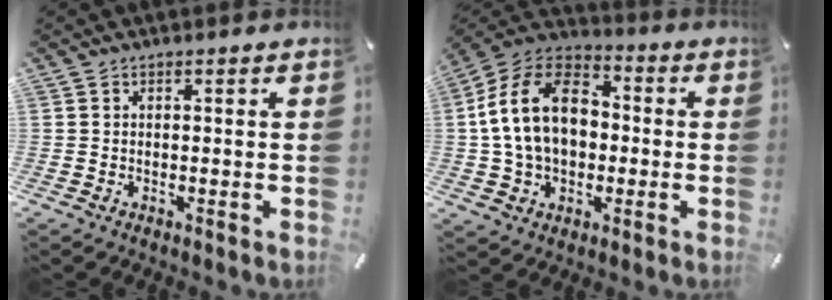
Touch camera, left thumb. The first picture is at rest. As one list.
[{"total": 17.6, "force": [0.4, 13.4, 11.5], "torque": [-0.247, 0.016, 0.002]}]